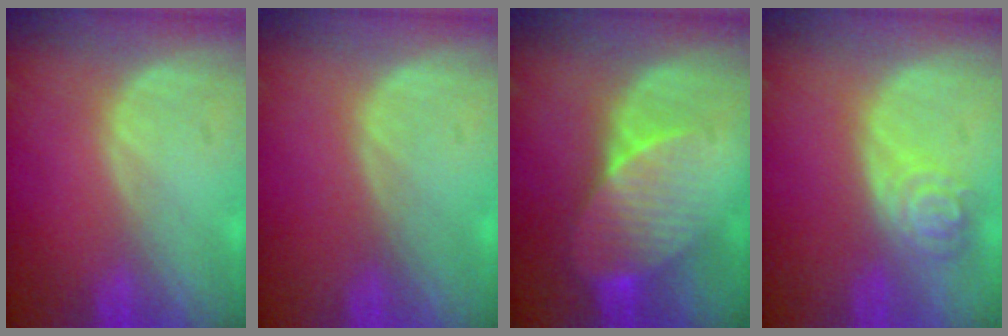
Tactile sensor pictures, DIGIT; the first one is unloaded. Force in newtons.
{"total": 0.0}
{"total": 7.5, "press": 7.0, "slide": 2.7}
{"total": 5.0, "press": 4.4, "slide": 2.3}